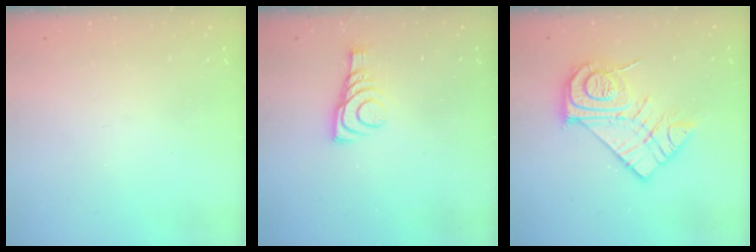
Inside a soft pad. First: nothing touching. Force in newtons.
{"total": 9.2, "press": 9.2, "slide": 0.2}
{"total": 16.5, "press": 16.5, "slide": 1.2}